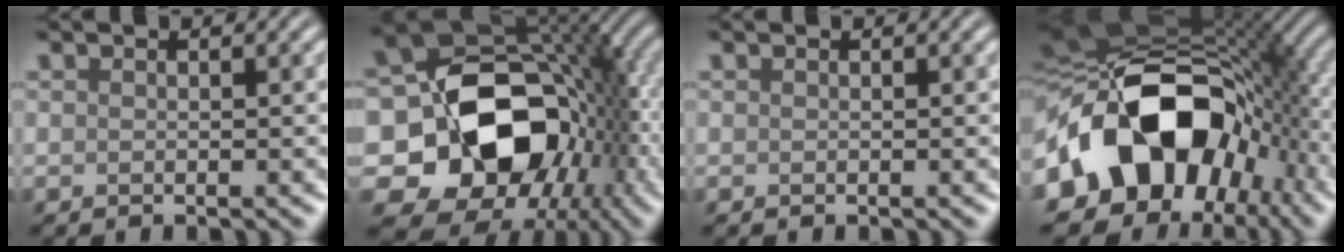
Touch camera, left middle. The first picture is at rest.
{"total": 16.1, "force": [-2.4, 12.0, 10.4], "torque": [-0.166, -0.017, -0.029]}
{"total": 0.0}
{"total": 16.3, "force": [-3.3, 11.5, 11.1], "torque": [-0.182, -0.008, -0.057]}